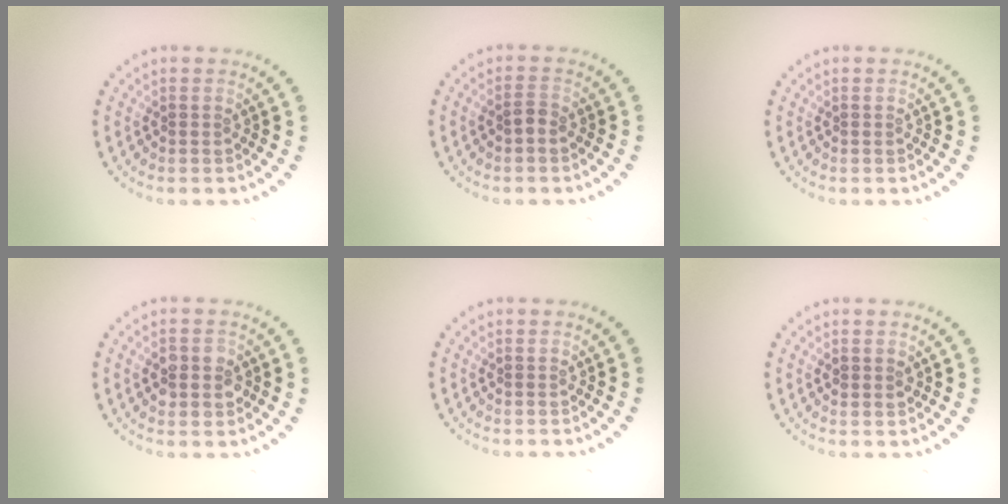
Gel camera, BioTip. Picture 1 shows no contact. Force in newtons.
{"total": 0.9, "press": 0.8, "slide": 0.3}
{"total": 0.0}
{"total": 2.4, "press": 2.4, "slide": 0.3}
{"total": 0.0}
{"total": 0.9, "press": 0.9, "slide": 0.3}